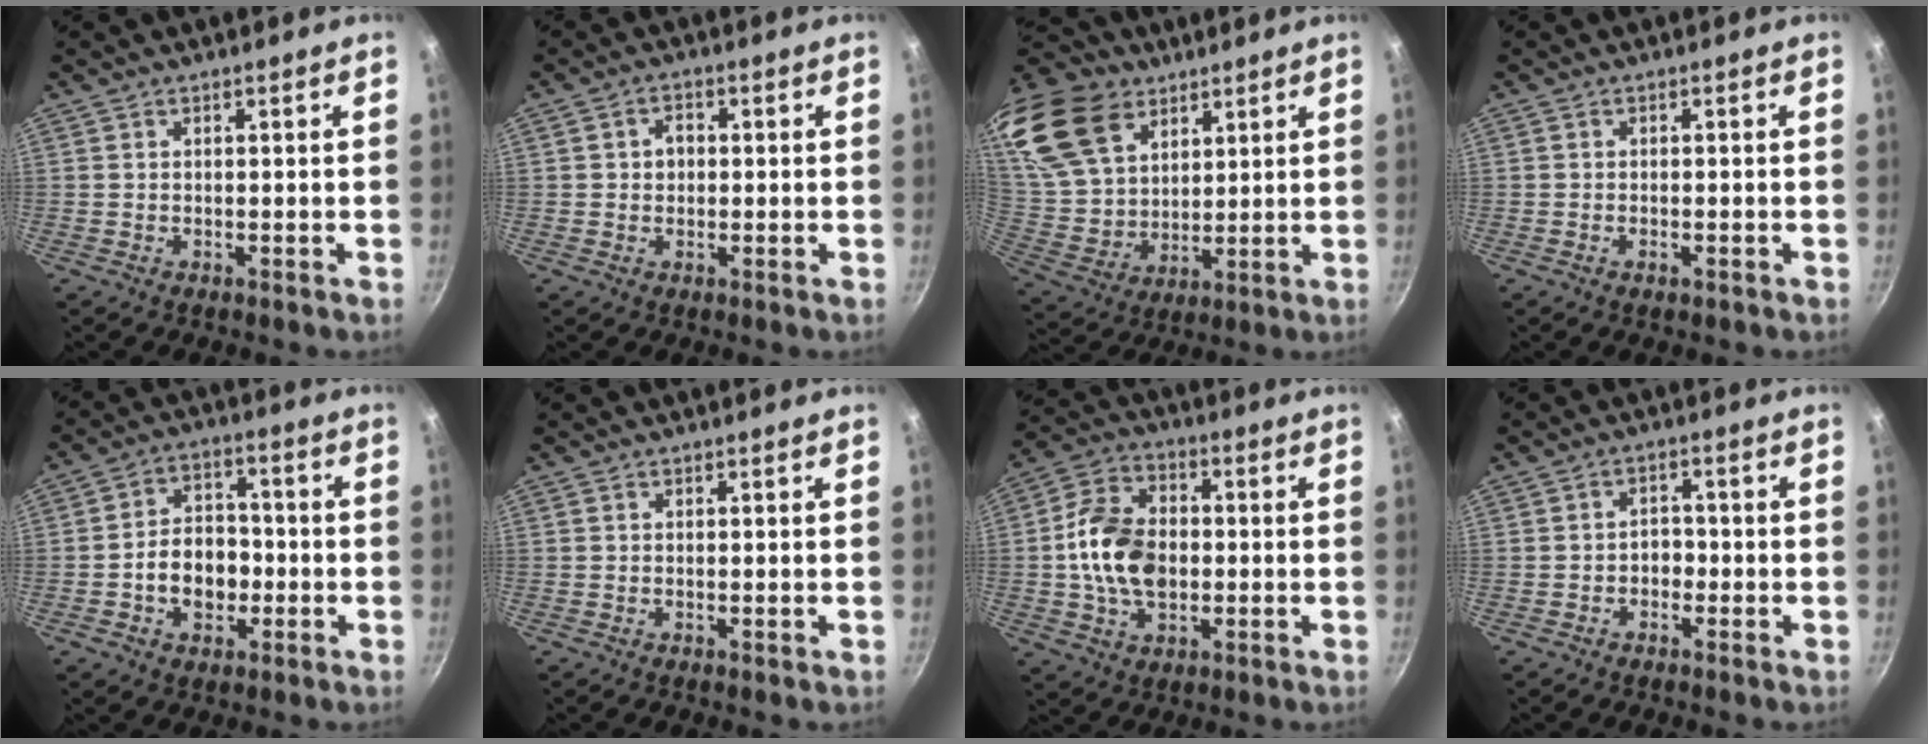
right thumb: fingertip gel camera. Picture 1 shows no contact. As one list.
[{"total": 3.2, "force": [0.2, 2.6, 1.9], "torque": [-0.012, 0.009, 0.000]}, {"total": 24.1, "force": [14.6, 15.5, 11.3], "torque": [-0.233, -0.034, 0.287]}, {"total": 1.4, "force": [-0.6, 0.6, 1.0], "torque": [-0.021, 0.002, -0.014]}, {"total": 9.6, "force": [-2.3, 7.1, 6.1], "torque": [-0.070, 0.024, -0.043]}, {"total": 0.0}, {"total": 14.0, "force": [-0.7, 9.6, 10.1], "torque": [-0.163, 0.019, -0.022]}, {"total": 2.7, "force": [-1.1, 2.0, 1.4], "torque": [0.001, 0.016, -0.019]}]